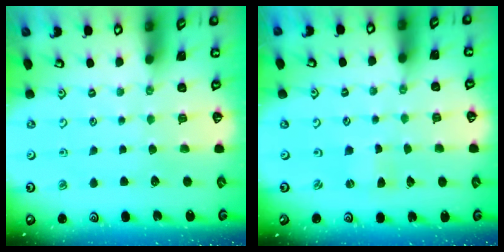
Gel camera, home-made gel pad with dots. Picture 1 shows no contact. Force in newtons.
{"total": 1.2, "press": 1.2, "slide": 0.4}